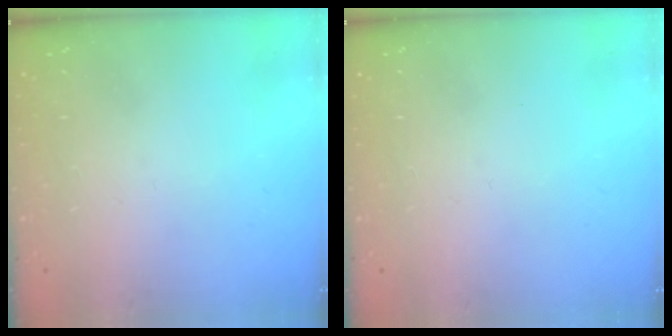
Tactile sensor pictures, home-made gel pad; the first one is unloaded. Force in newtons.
{"total": 0.0}